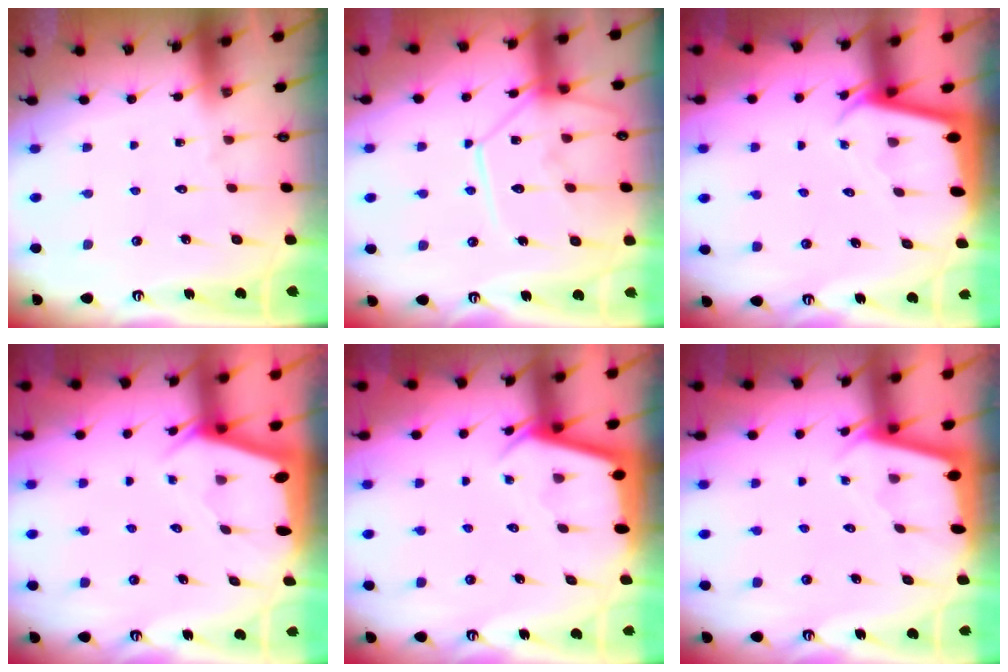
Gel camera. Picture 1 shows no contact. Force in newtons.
{"total": 13.7, "press": 13.6, "slide": 1.1}
{"total": 2.2, "press": 2.2, "slide": 0.1}
{"total": 2.0, "press": 2.0, "slide": 0.3}
{"total": 3.1, "press": 3.1, "slide": 0.4}
{"total": 2.2, "press": 2.2, "slide": 0.1}